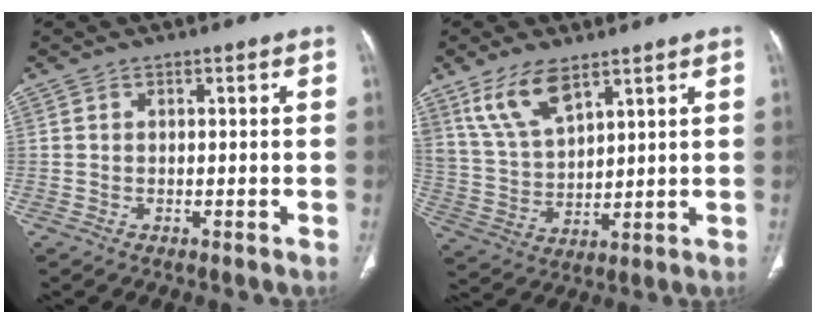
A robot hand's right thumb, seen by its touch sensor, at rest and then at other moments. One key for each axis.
{"total": 10.3, "fx": 6.7, "fy": 4.4, "fz": 6.5, "tx": -0.121, "ty": -0.028, "tz": 0.145}